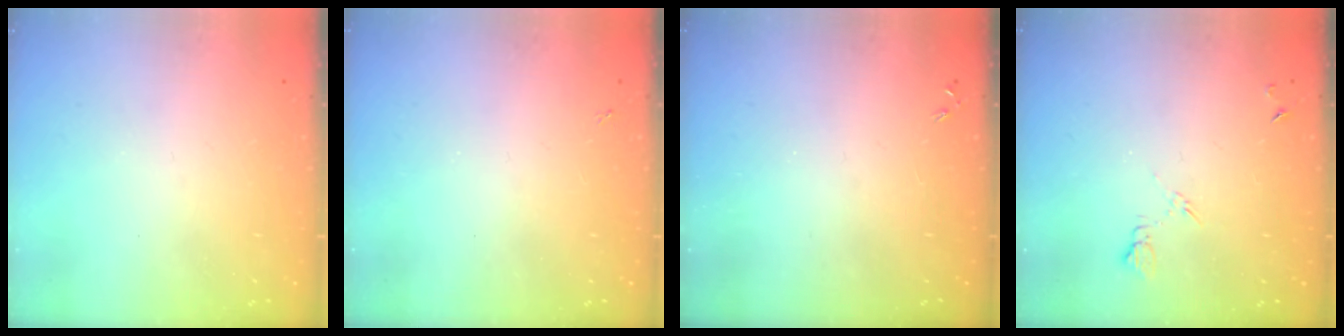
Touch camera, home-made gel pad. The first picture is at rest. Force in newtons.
{"total": 1.3, "press": 1.3, "slide": 0.3}
{"total": 0.0}
{"total": 5.2, "press": 5.1, "slide": 0.7}